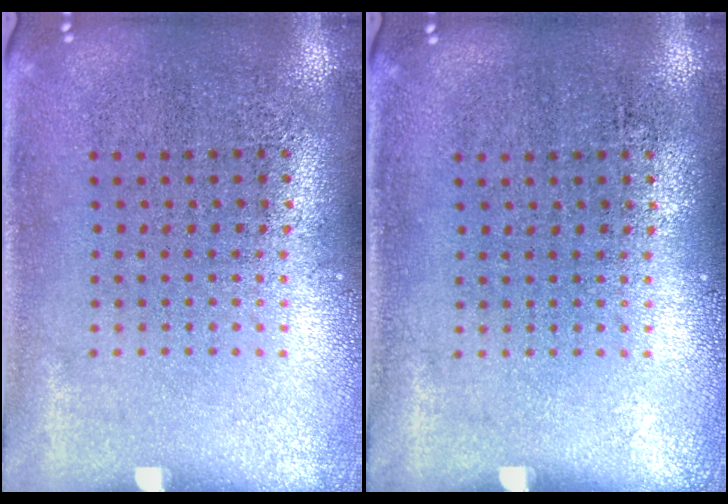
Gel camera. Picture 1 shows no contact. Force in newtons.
{"total": 0.0}